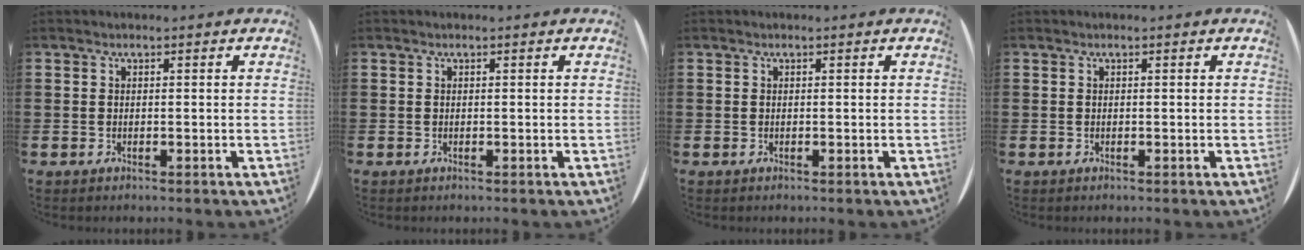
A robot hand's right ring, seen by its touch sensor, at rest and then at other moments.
{"total": 0.0}
{"total": 0.0}
{"total": 0.0}